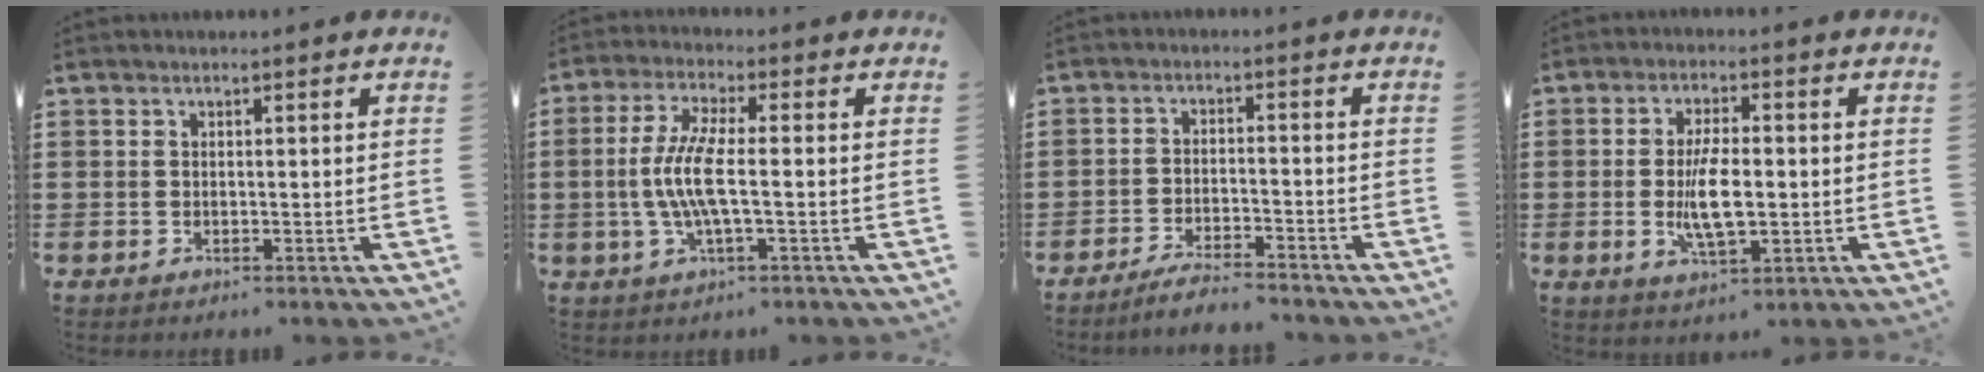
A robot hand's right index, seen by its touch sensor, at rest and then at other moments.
{"total": 7.2, "force": [-1.0, 1.4, 6.9], "torque": [-0.159, -0.014, -0.029]}
{"total": 3.9, "force": [-3.7, 0.0, 1.2], "torque": [-0.030, -0.001, -0.077]}
{"total": 7.3, "force": [-0.9, 2.7, 6.7], "torque": [-0.144, -0.007, -0.022]}